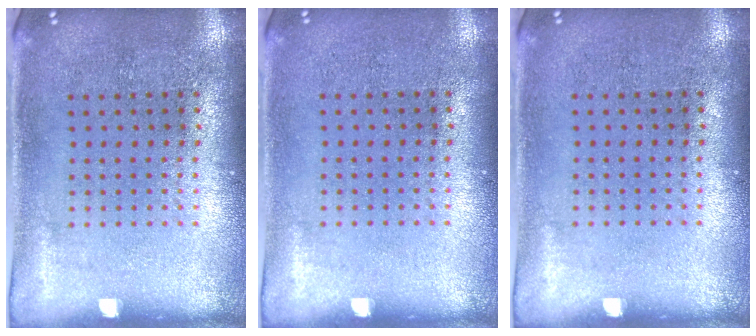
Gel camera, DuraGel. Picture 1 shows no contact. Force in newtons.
{"total": 0.0}
{"total": 0.0}